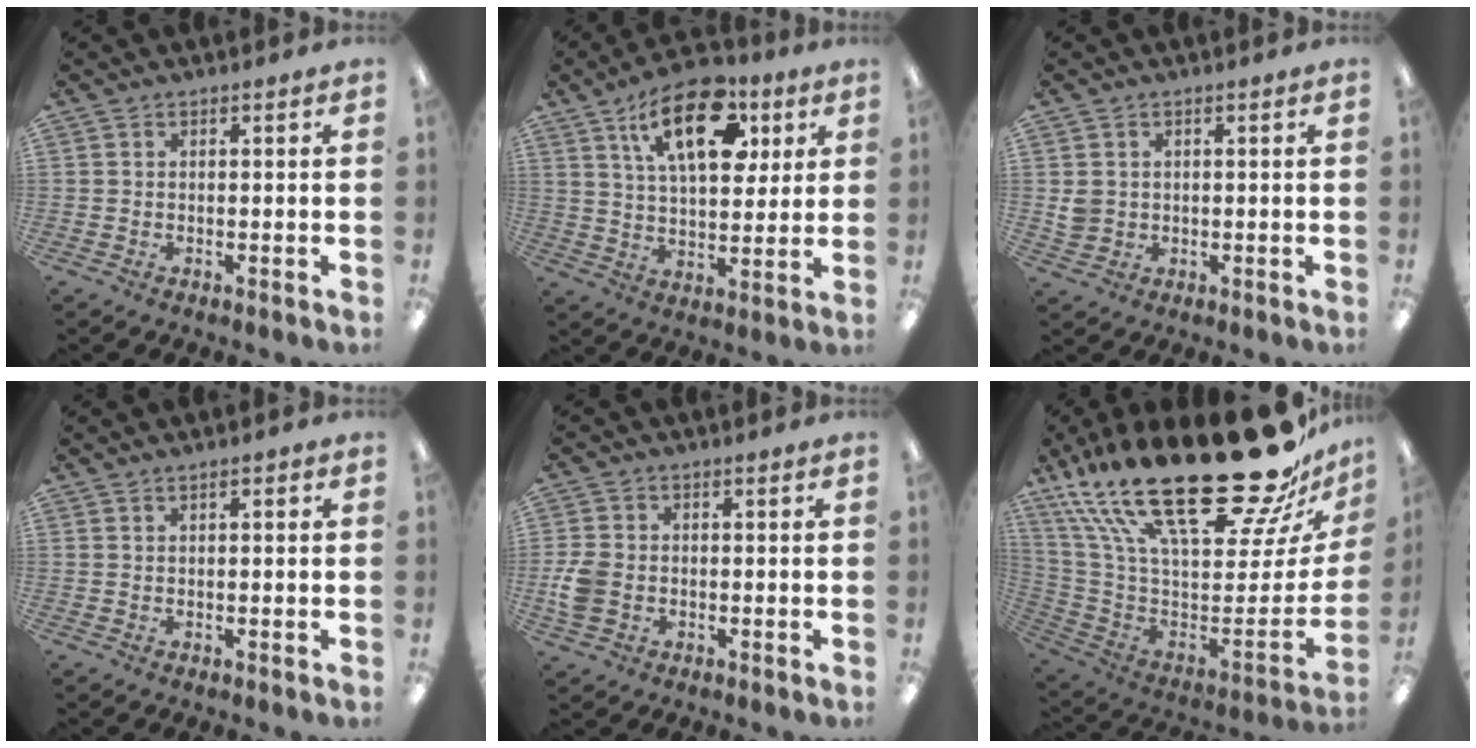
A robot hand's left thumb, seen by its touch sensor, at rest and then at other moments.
{"total": 18.3, "force": [8.6, 9.6, 13.0], "torque": [-0.186, -0.021, 0.143]}
{"total": 3.3, "force": [0.5, 3.2, 0.7], "torque": [-0.009, 0.003, 0.009]}
{"total": 1.2, "force": [0.6, 0.5, 0.9], "torque": [-0.010, 0.002, 0.008]}
{"total": 6.4, "force": [-1.3, 5.1, 3.6], "torque": [-0.071, 0.007, -0.022]}
{"total": 36.3, "force": [22.7, 13.3, 25.0], "torque": [-0.394, -0.174, 0.419]}